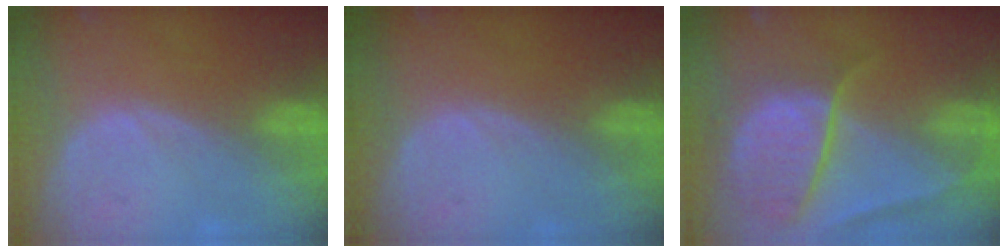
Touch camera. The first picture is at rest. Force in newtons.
{"total": 0.0}
{"total": 10.8, "press": 9.0, "slide": 5.8}